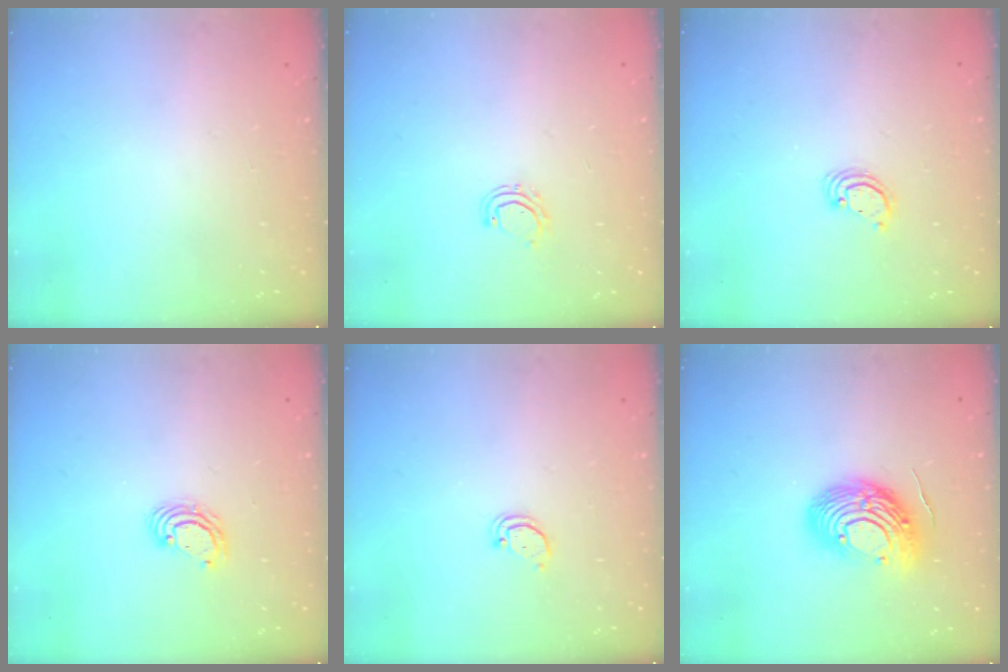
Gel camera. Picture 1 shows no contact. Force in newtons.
{"total": 4.4, "press": 4.2, "slide": 1.0}
{"total": 2.6, "press": 2.6, "slide": 0.2}
{"total": 4.3, "press": 4.3, "slide": 0.1}
{"total": 2.0, "press": 2.0, "slide": 0.2}
{"total": 15.9, "press": 15.9, "slide": 1.3}